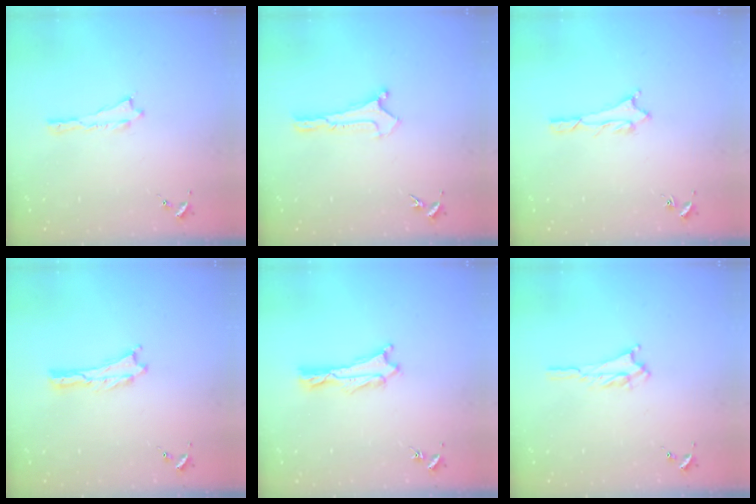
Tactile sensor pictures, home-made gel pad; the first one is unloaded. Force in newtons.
{"total": 0.0}
{"total": 1.1, "press": 1.1, "slide": 0.1}
{"total": 0.0}
{"total": 1.0, "press": 1.0, "slide": 0.1}
{"total": 1.7, "press": 1.6, "slide": 0.3}